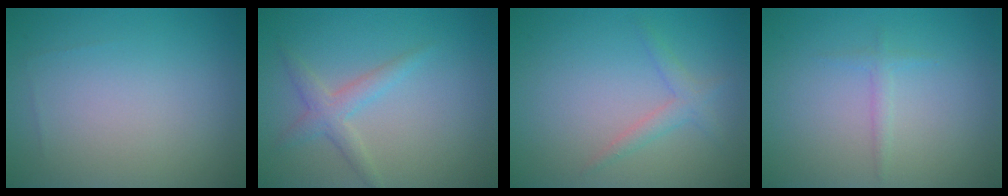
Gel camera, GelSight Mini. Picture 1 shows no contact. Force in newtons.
{"total": 2.3, "press": 2.2, "slide": 0.1}
{"total": 1.7, "press": 1.7, "slide": 0.1}
{"total": 0.9, "press": 0.9, "slide": 0.0}